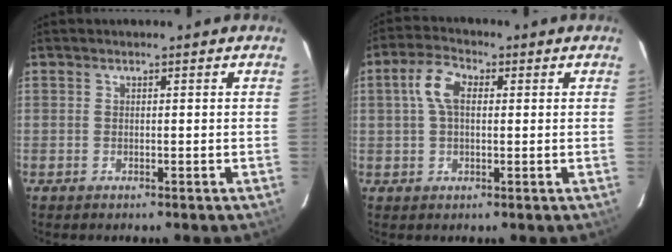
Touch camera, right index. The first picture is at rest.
{"total": 5.9, "force": [1.1, 3.3, 4.8], "torque": [-0.096, 0.019, 0.020]}